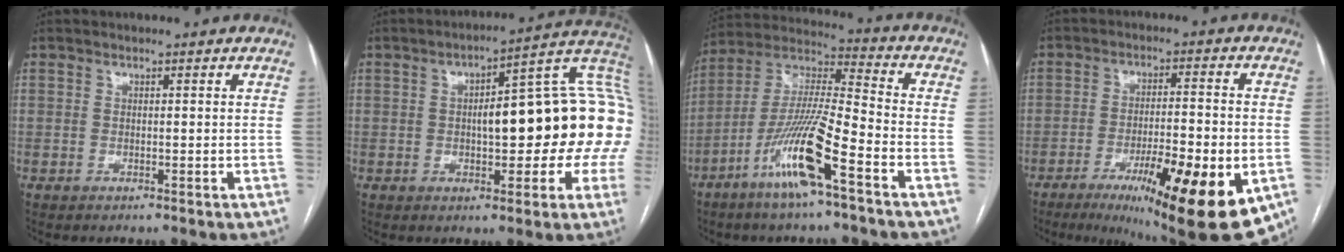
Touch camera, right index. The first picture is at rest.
{"total": 20.5, "force": [1.6, 5.8, 19.5], "torque": [-0.225, 0.055, 0.027]}
{"total": 14.9, "force": [-7.5, 0.7, 12.8], "torque": [-0.259, -0.013, -0.146]}
{"total": 19.7, "force": [-8.7, 3.3, 17.4], "torque": [-0.191, -0.024, -0.121]}